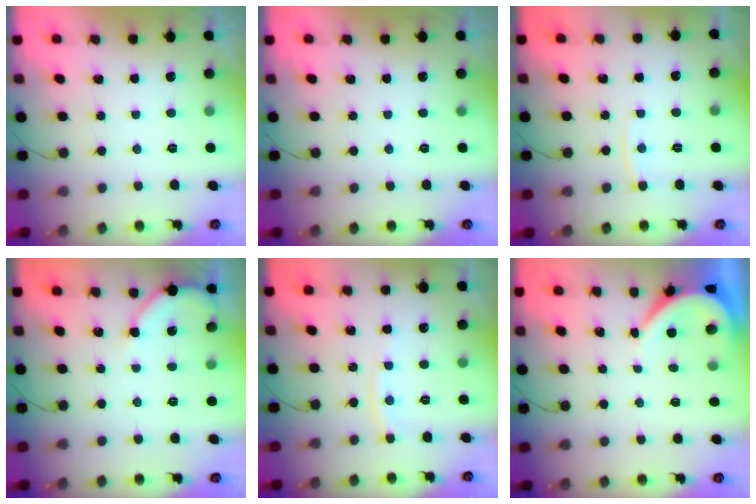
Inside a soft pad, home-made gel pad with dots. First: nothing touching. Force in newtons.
{"total": 0.0}
{"total": 3.7, "press": 3.7, "slide": 0.3}
{"total": 4.6, "press": 4.6, "slide": 0.7}
{"total": 5.7, "press": 5.7, "slide": 0.8}
{"total": 4.3, "press": 4.3, "slide": 0.3}